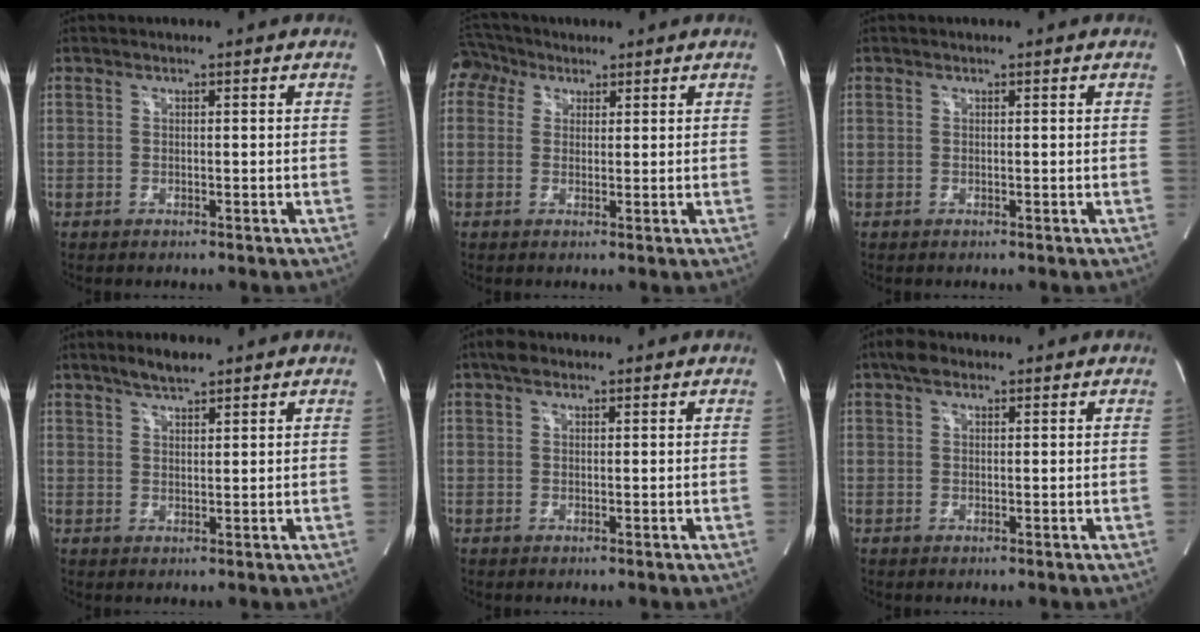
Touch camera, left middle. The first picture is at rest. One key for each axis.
{"total": 5.4, "fx": 3.1, "fy": 4.2, "fz": 1.1, "tx": -0.031, "ty": 0.035, "tz": 0.062}
{"total": 0.0}
{"total": 3.7, "fx": 3.0, "fy": 0.7, "fz": 1.9, "tx": -0.044, "ty": 0.005, "tz": 0.057}
{"total": 2.0, "fx": 1.4, "fy": 1.0, "fz": 1.0, "tx": -0.024, "ty": 0.017, "tz": 0.023}
{"total": 2.5, "fx": 1.7, "fy": 1.2, "fz": 1.4, "tx": -0.032, "ty": 0.018, "tz": 0.029}